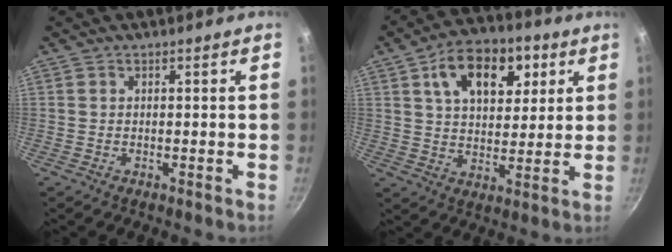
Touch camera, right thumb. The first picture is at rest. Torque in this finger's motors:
{"motor_torque": [-0.42, 1.21, 0.04, 0.04, 0.09]}